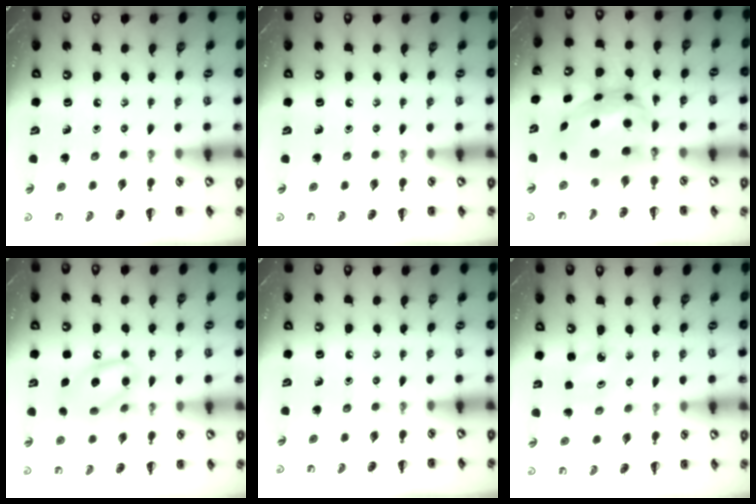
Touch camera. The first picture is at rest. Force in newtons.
{"total": 0.0}
{"total": 6.5, "press": 6.4, "slide": 0.9}
{"total": 12.9, "press": 12.8, "slide": 1.6}
{"total": 0.0}
{"total": 2.5, "press": 2.5, "slide": 0.5}